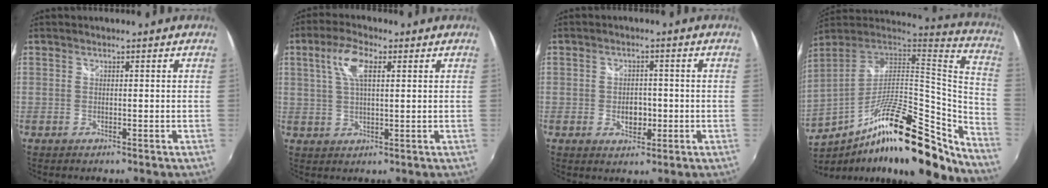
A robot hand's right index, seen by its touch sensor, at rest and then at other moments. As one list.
[{"total": 6.9, "force": [2.4, 2.6, 5.9], "torque": [-0.114, 0.012, 0.046]}, {"total": 4.0, "force": [-0.9, 2.7, 2.7], "torque": [-0.046, 0.000, -0.011]}, {"total": 26.6, "force": [-16.7, 6.5, 19.6], "torque": [-0.299, -0.023, -0.276]}]